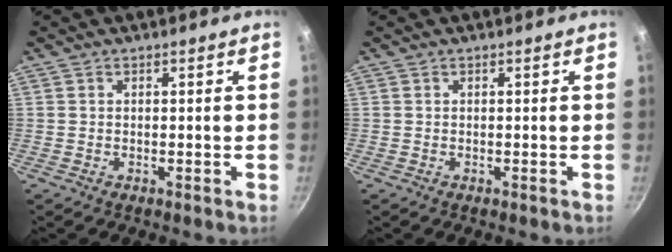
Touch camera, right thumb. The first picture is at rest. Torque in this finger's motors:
{"motor_torque": [0.05, 0.09, -0.07, 0.02, 0.00]}